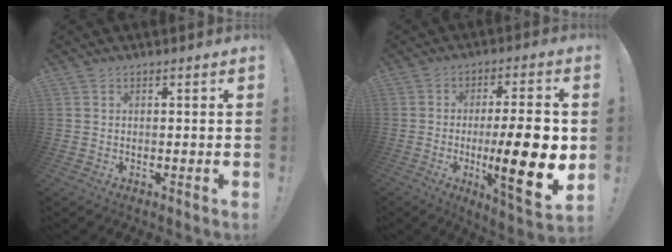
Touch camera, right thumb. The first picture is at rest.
{"total": 19.2, "force": [-2.7, 3.7, 18.7], "torque": [-0.279, -0.006, -0.035]}